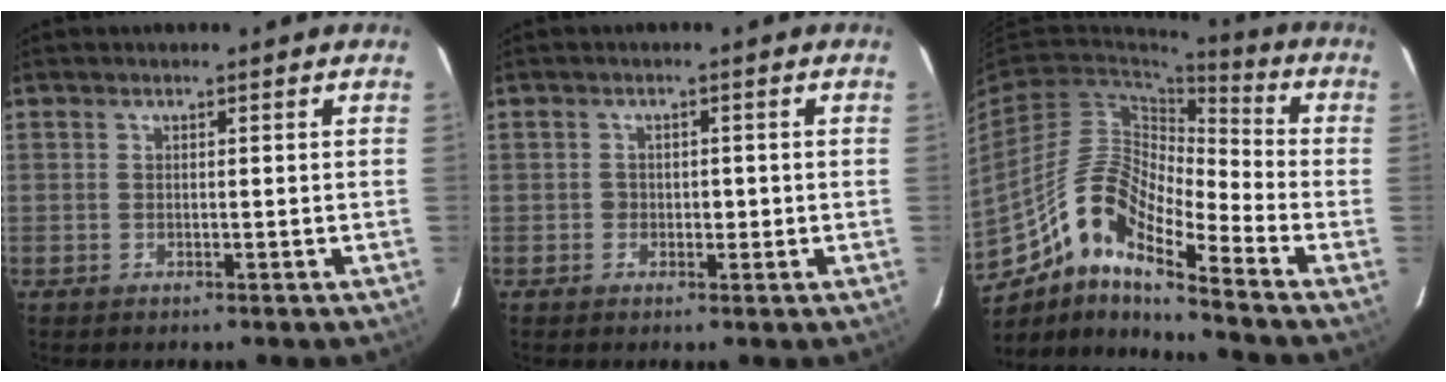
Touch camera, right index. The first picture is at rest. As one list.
[{"total": 1.7, "force": [-0.2, 1.4, 0.8], "torque": [-0.007, 0.007, -0.002]}, {"total": 13.6, "force": [-8.9, 2.9, 9.8], "torque": [-0.185, 0.021, -0.157]}]